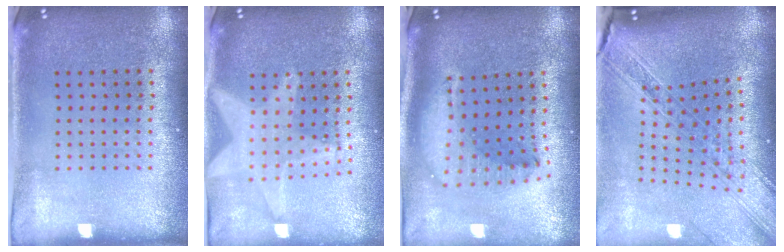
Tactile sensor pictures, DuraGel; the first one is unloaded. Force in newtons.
{"total": 2.1, "press": 1.7, "slide": 1.2}
{"total": 1.9, "press": 1.5, "slide": 1.1}
{"total": 2.5, "press": 2.1, "slide": 1.4}